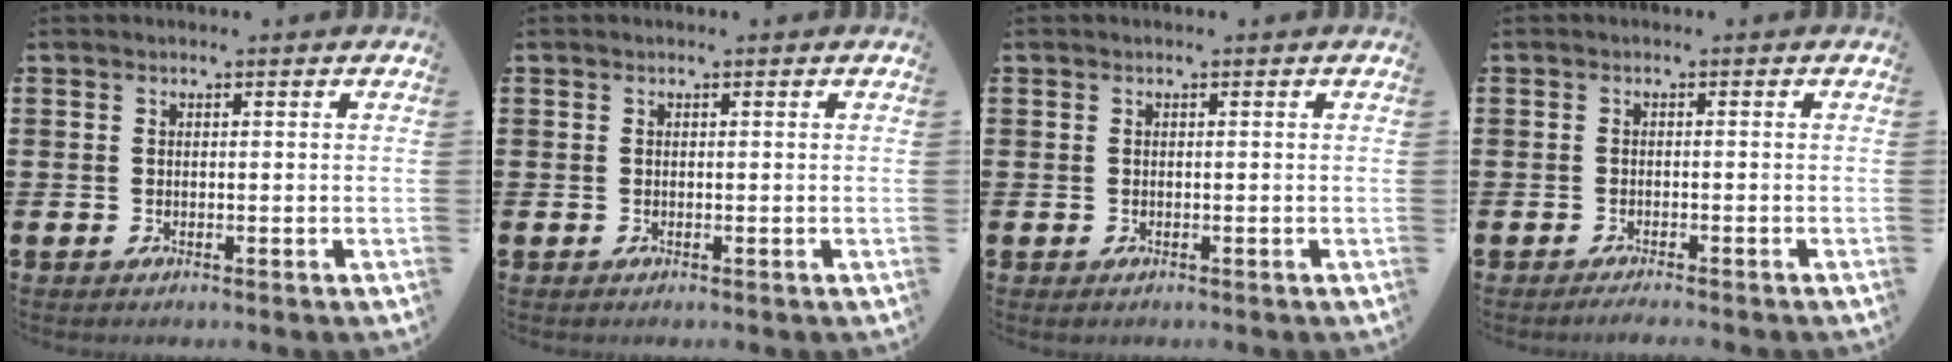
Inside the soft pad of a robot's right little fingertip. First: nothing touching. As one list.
[{"total": 0.0}, {"total": 0.0}, {"total": 1.0, "force": [-0.9, -0.1, 0.5], "torque": [-0.007, -0.003, -0.017]}]